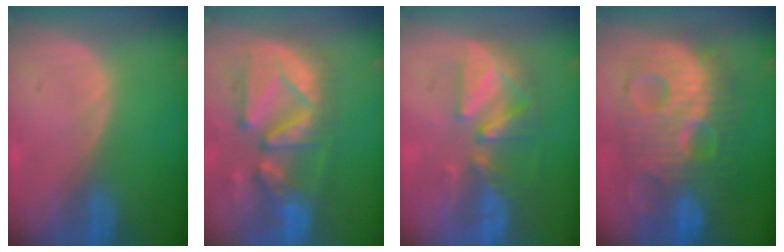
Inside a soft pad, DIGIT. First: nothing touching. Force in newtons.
{"total": 12.6, "press": 11.1, "slide": 6.0}
{"total": 7.9, "press": 7.8, "slide": 1.3}
{"total": 13.4, "press": 13.4, "slide": 1.2}